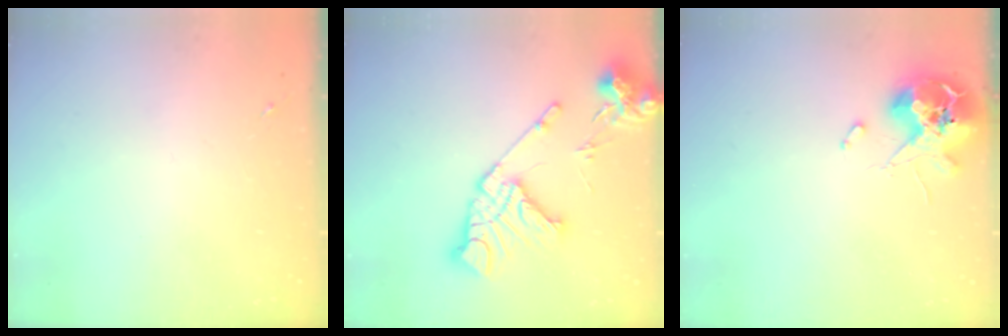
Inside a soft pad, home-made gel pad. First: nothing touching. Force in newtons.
{"total": 18.0, "press": 17.8, "slide": 2.2}
{"total": 12.1, "press": 12.0, "slide": 1.5}